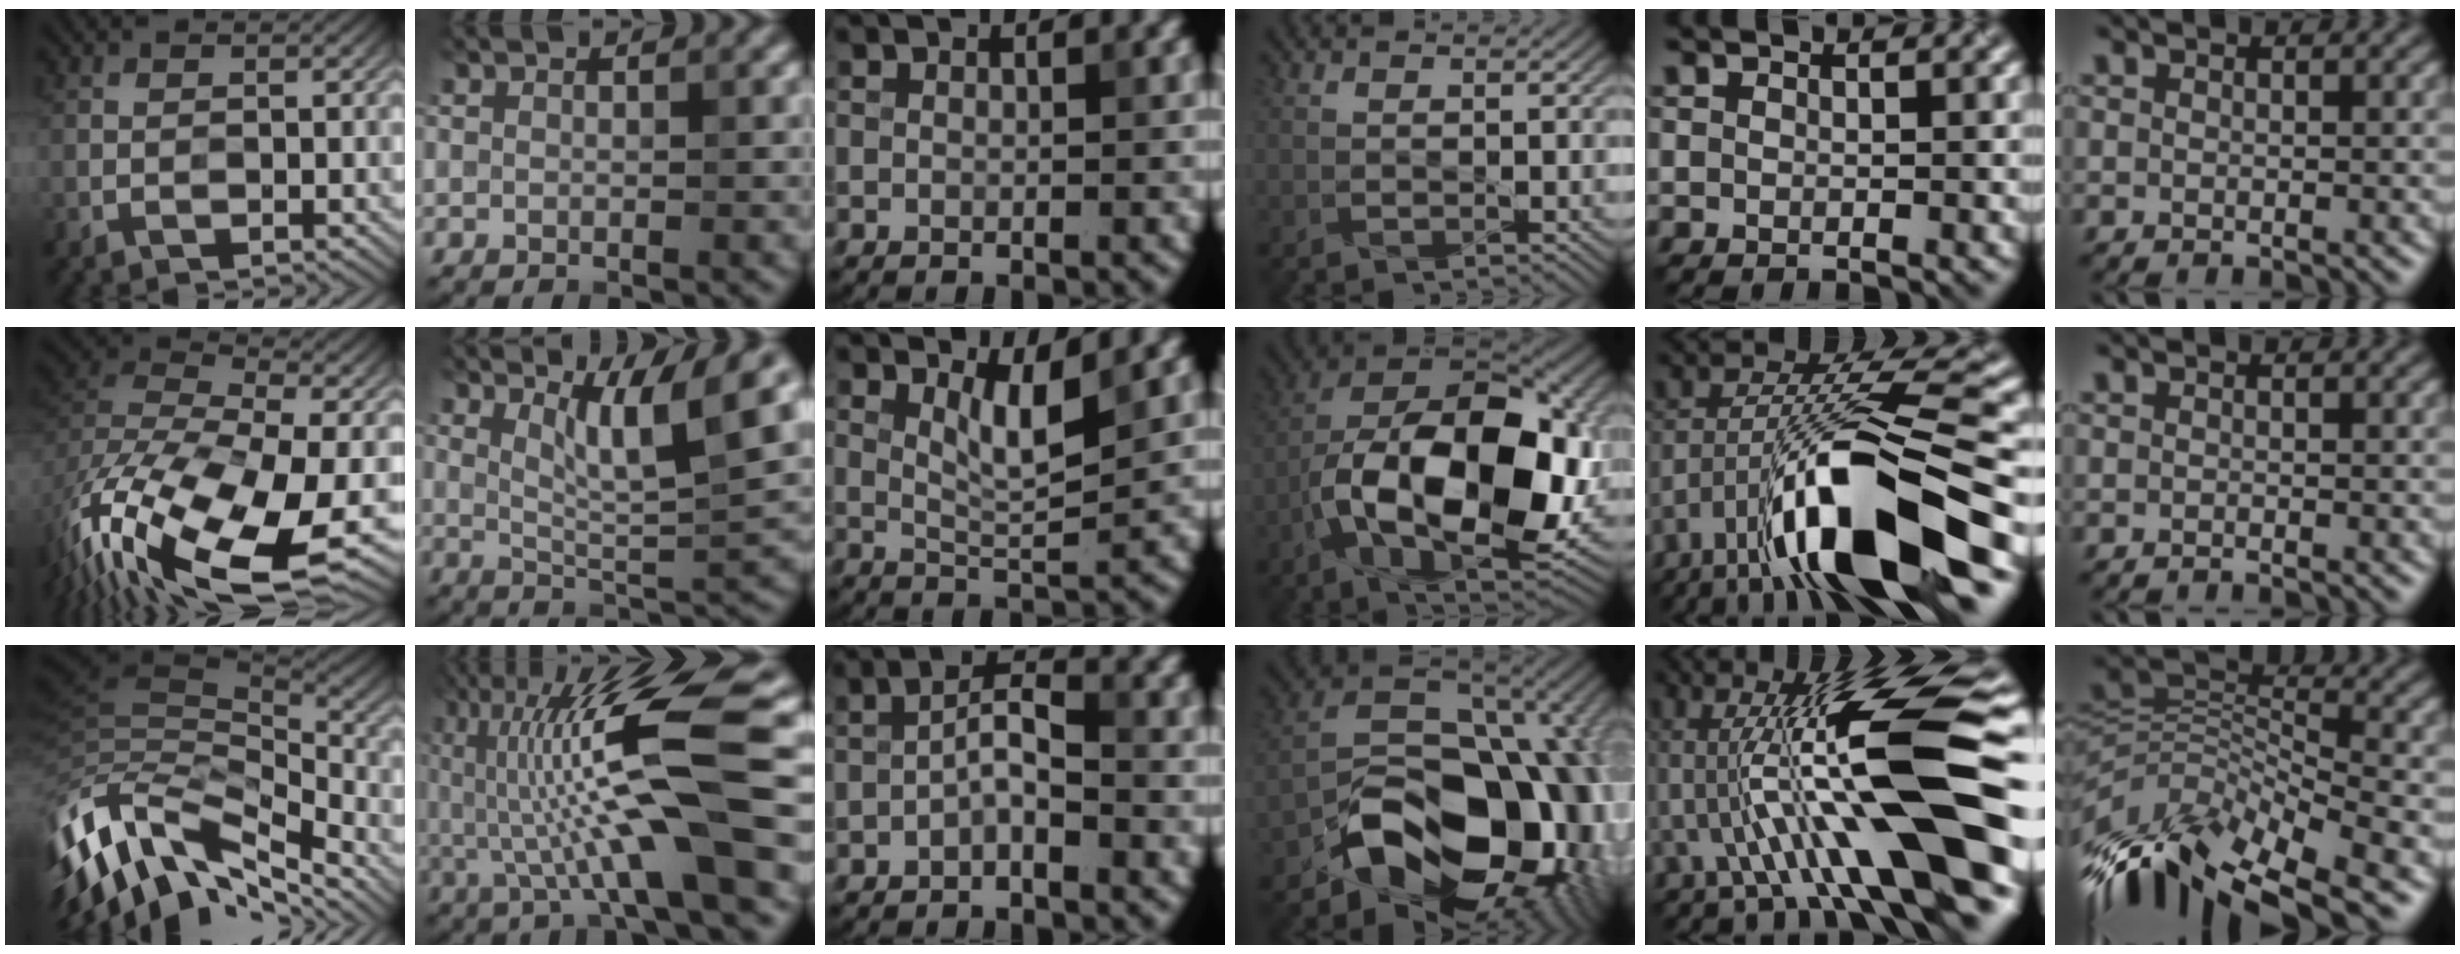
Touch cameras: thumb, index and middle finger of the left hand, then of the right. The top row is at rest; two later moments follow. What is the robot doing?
{"motion": "twist", "object": "bottle cap"}